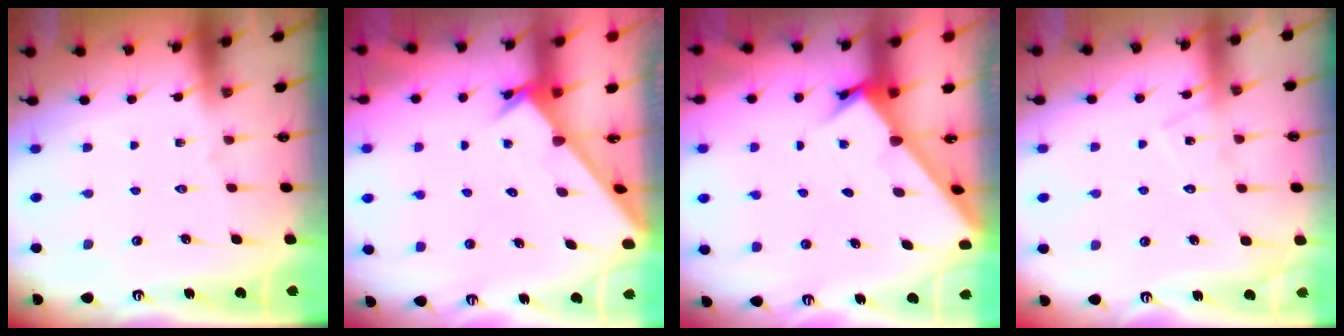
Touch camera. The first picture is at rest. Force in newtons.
{"total": 2.4, "press": 2.4, "slide": 0.2}
{"total": 2.5, "press": 2.5, "slide": 0.3}
{"total": 9.5, "press": 9.5, "slide": 0.6}